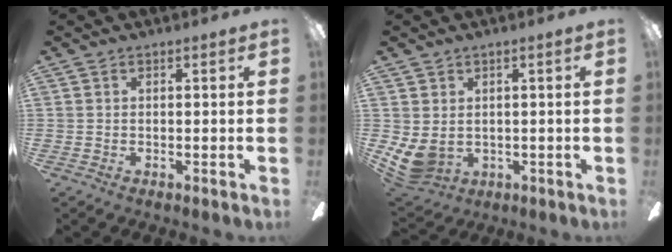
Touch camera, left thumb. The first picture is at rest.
{"total": 5.3, "force": [0.3, 4.5, 2.9], "torque": [-0.087, -0.010, 0.006]}